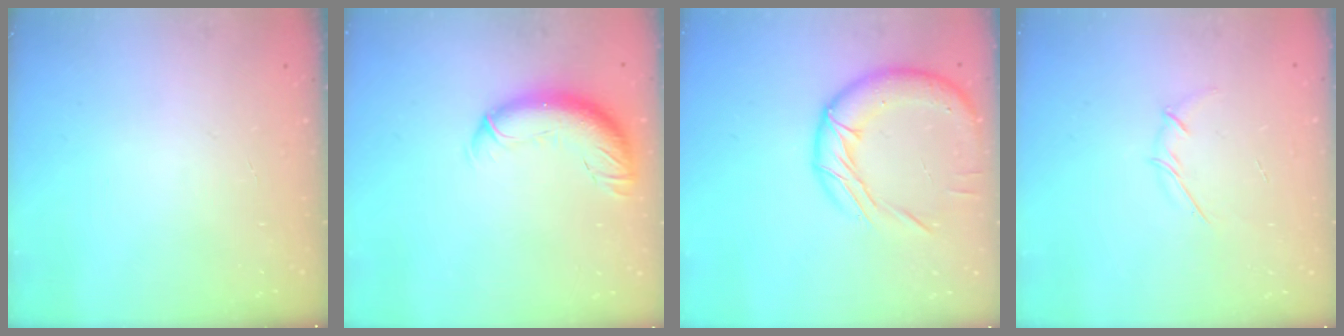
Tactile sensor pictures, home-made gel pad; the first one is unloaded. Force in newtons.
{"total": 12.4, "press": 12.0, "slide": 2.9}
{"total": 16.9, "press": 16.9, "slide": 1.5}
{"total": 3.2, "press": 3.1, "slide": 0.9}